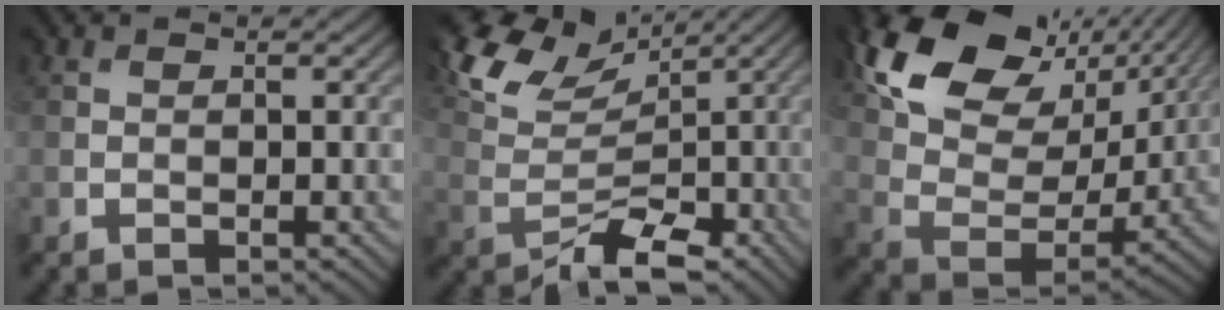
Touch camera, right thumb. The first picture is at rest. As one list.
[{"total": 8.4, "force": [1.9, 5.1, 6.5], "torque": [-0.119, 0.005, 0.036]}, {"total": 16.0, "force": [9.1, 9.0, 9.6], "torque": [-0.214, 0.023, 0.167]}]